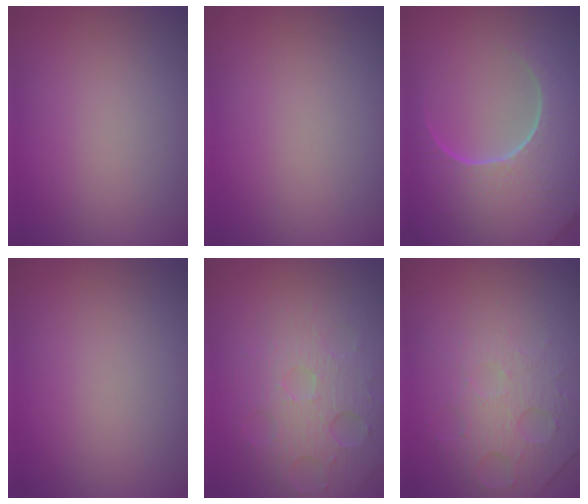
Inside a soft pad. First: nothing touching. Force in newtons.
{"total": 0.0}
{"total": 9.3, "press": 6.6, "slide": 6.5}
{"total": 0.0}
{"total": 4.0, "press": 3.6, "slide": 1.7}
{"total": 4.6, "press": 3.0, "slide": 3.5}